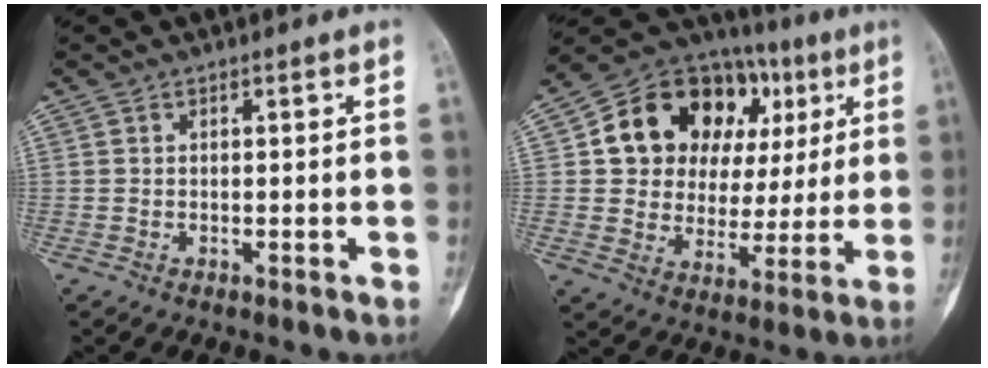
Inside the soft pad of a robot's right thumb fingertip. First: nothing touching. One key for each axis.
{"total": 22.0, "fx": 6.6, "fy": 16.2, "fz": 13.4, "tx": -0.152, "ty": 0.032, "tz": 0.113}